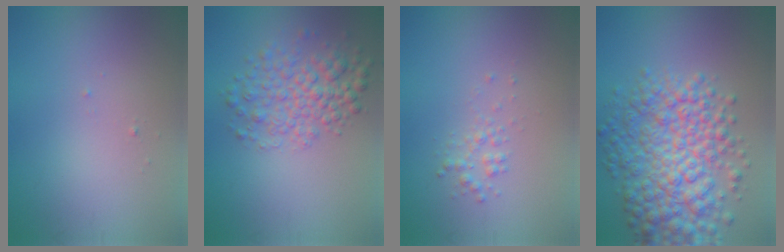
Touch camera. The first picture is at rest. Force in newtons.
{"total": 4.3, "press": 4.3, "slide": 0.2}
{"total": 1.2, "press": 1.2, "slide": 0.0}
{"total": 7.7, "press": 7.7, "slide": 0.2}